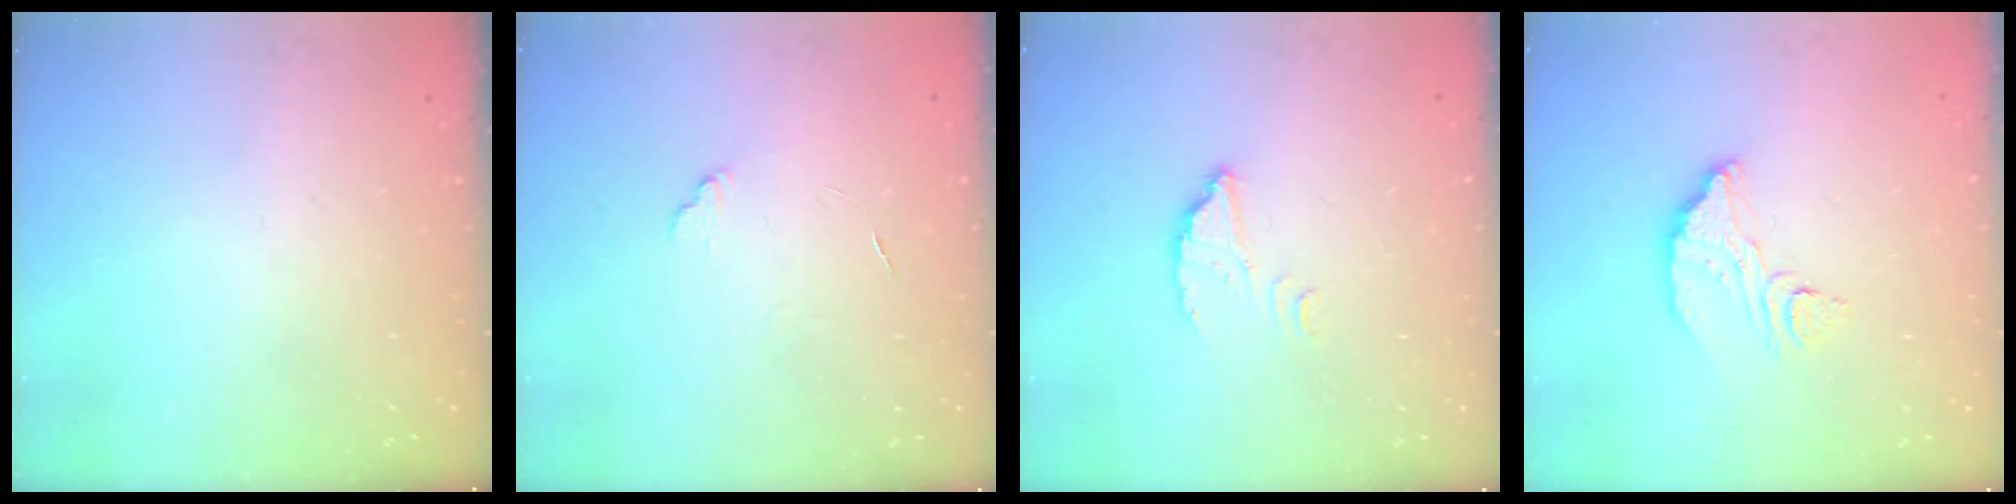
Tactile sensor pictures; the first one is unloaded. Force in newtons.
{"total": 4.0, "press": 4.0, "slide": 0.3}
{"total": 2.6, "press": 2.6, "slide": 0.2}
{"total": 9.0, "press": 9.0, "slide": 0.7}